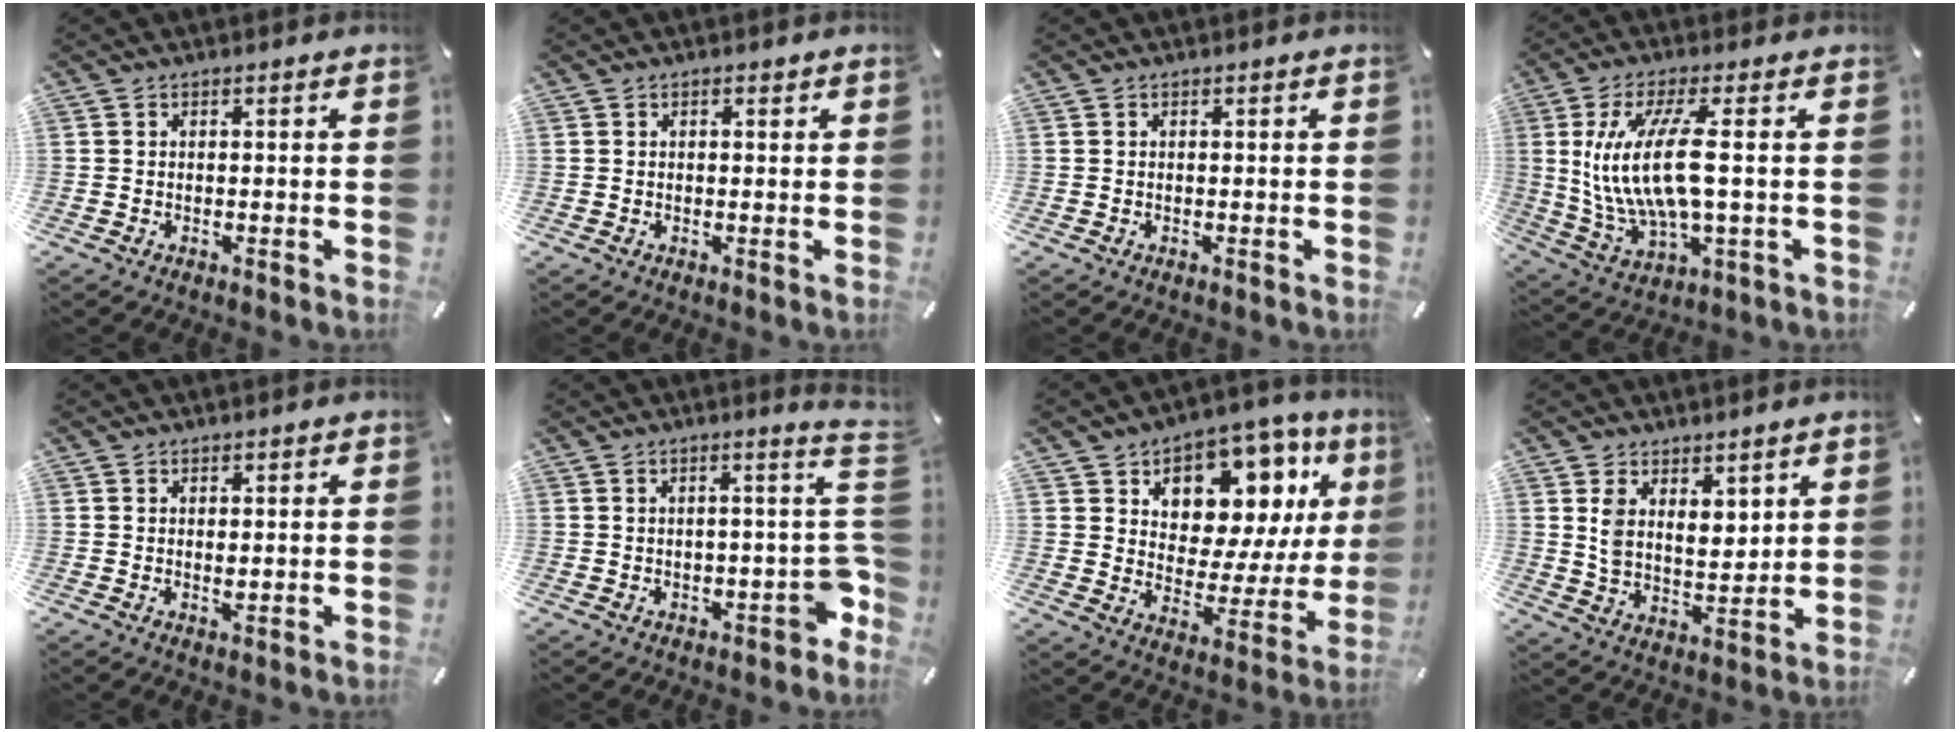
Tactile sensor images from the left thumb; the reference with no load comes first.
{"total": 0.6, "force": [0.1, 0.4, 0.5], "torque": [-0.002, -0.001, 0.000]}
{"total": 0.0}
{"total": 15.5, "force": [1.7, 4.6, 14.7], "torque": [-0.324, -0.020, 0.020]}
{"total": 1.5, "force": [0.3, 1.0, 1.1], "torque": [-0.016, -0.002, 0.004]}
{"total": 9.4, "force": [-0.6, 2.3, 9.1], "torque": [-0.112, -0.012, -0.003]}
{"total": 12.6, "force": [7.7, 8.4, 5.4], "torque": [-0.078, -0.073, 0.134]}
{"total": 7.5, "force": [4.6, 4.8, 3.5], "torque": [-0.071, -0.020, 0.086]}